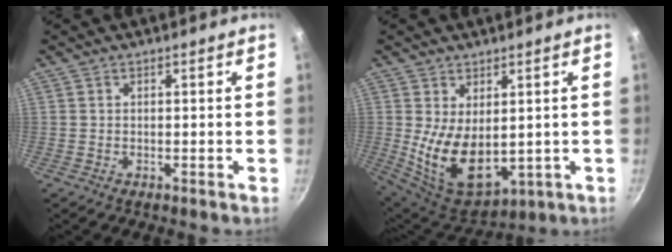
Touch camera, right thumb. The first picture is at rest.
{"total": 13.1, "force": [0.3, 7.8, 10.6], "torque": [-0.167, -0.032, 0.034]}